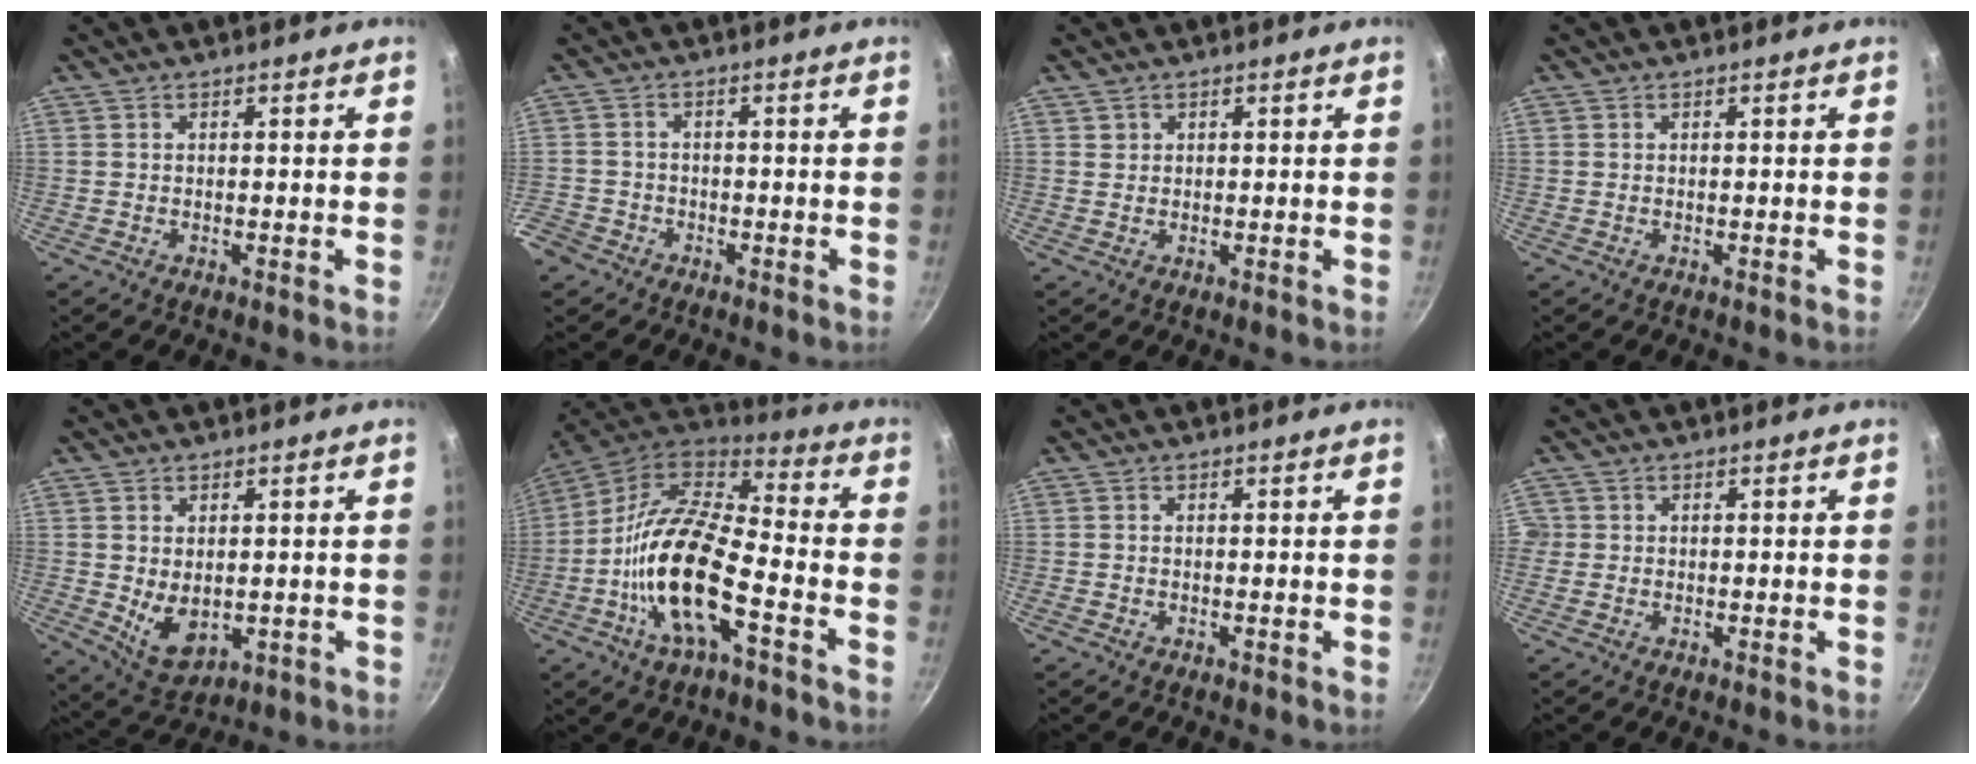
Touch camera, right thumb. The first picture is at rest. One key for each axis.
{"total": 6.5, "fx": -3.5, "fy": 5.1, "fz": 2.1, "tx": -0.054, "ty": 0.031, "tz": -0.066}
{"total": 1.0, "fx": 0.5, "fy": 0.9, "fz": 0.1, "tx": 0.009, "ty": 0.007, "tz": 0.007}
{"total": 0.0}
{"total": 7.3, "fx": -0.1, "fy": 4.8, "fz": 5.5, "tx": -0.085, "ty": -0.020, "tz": 0.017}
{"total": 19.4, "fx": -6.4, "fy": 7.7, "fz": 16.6, "tx": -0.309, "ty": 0.044, "tz": -0.140}
{"total": 0.0}
{"total": 1.2, "fx": -0.1, "fy": 1.2, "fz": 0.1, "tx": 0.005, "ty": 0.002, "tz": -0.005}